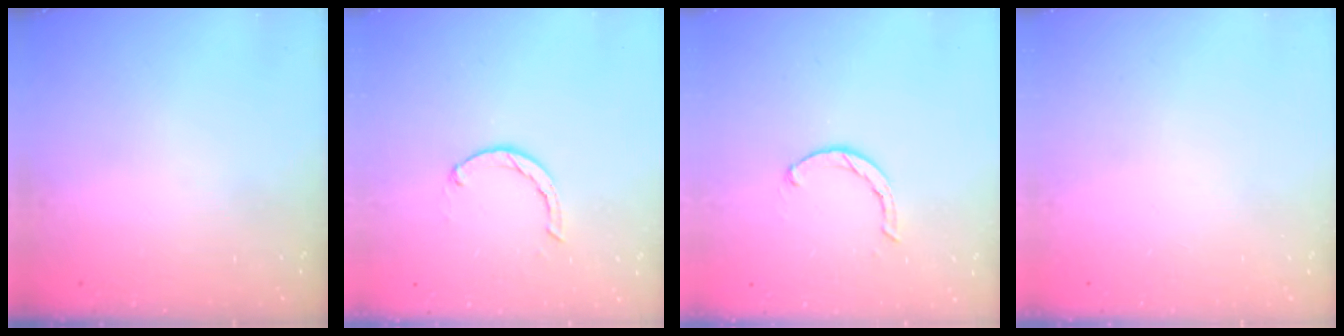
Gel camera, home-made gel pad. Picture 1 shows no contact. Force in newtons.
{"total": 3.1, "press": 3.1, "slide": 0.3}
{"total": 3.3, "press": 3.2, "slide": 0.7}
{"total": 0.0}